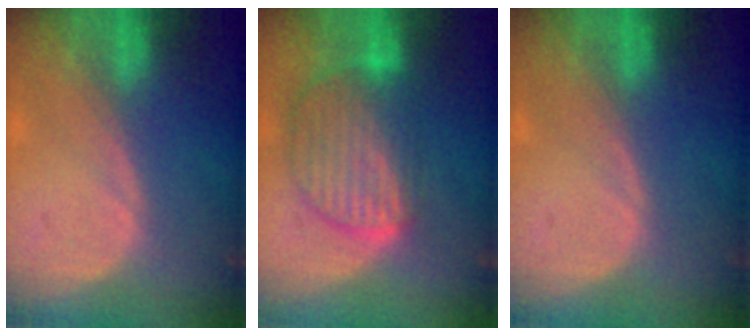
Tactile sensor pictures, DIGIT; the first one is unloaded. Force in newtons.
{"total": 9.7, "press": 8.2, "slide": 5.2}
{"total": 0.0}